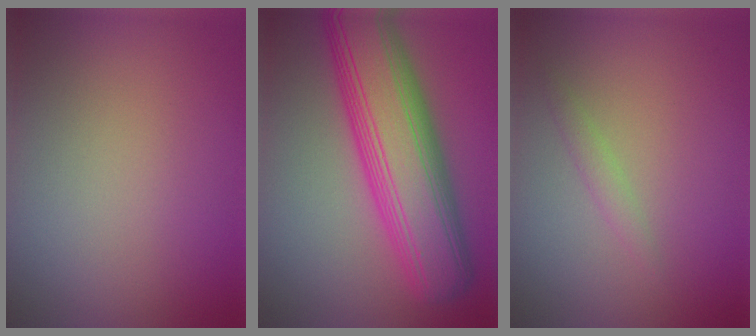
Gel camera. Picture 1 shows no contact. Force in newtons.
{"total": 11.5, "press": 11.5, "slide": 0.5}
{"total": 1.1, "press": 1.1, "slide": 0.2}